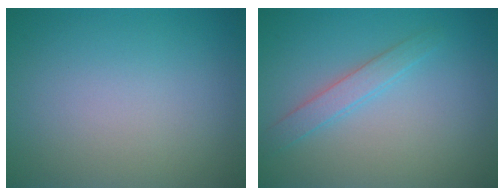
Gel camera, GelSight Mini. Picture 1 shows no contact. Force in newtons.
{"total": 2.0, "press": 2.0, "slide": 0.1}